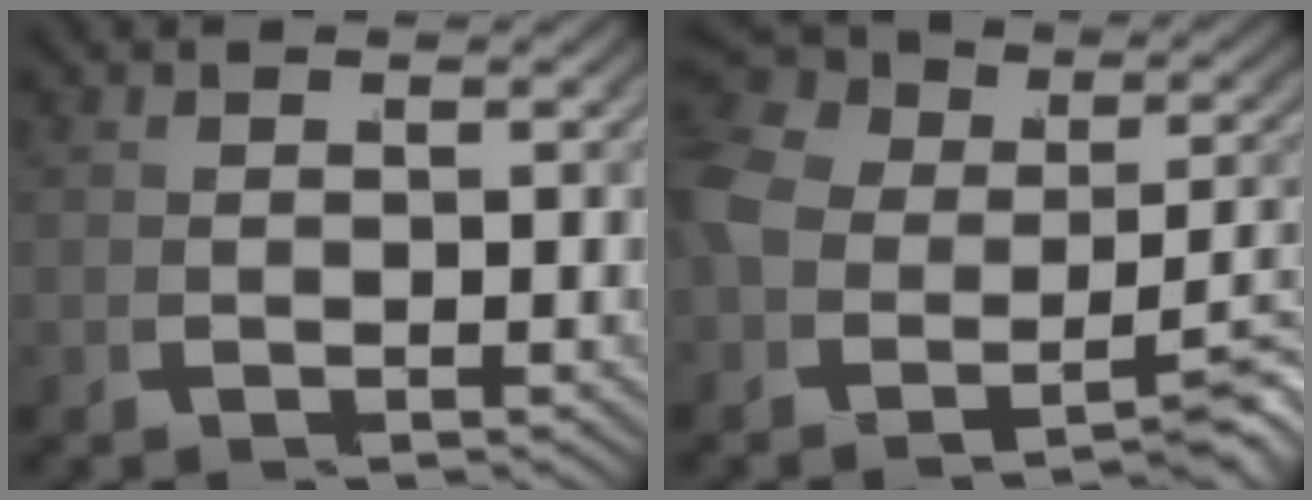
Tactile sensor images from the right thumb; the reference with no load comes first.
{"total": 8.1, "force": [-1.8, 6.0, 5.1], "torque": [-0.106, -0.007, -0.036]}